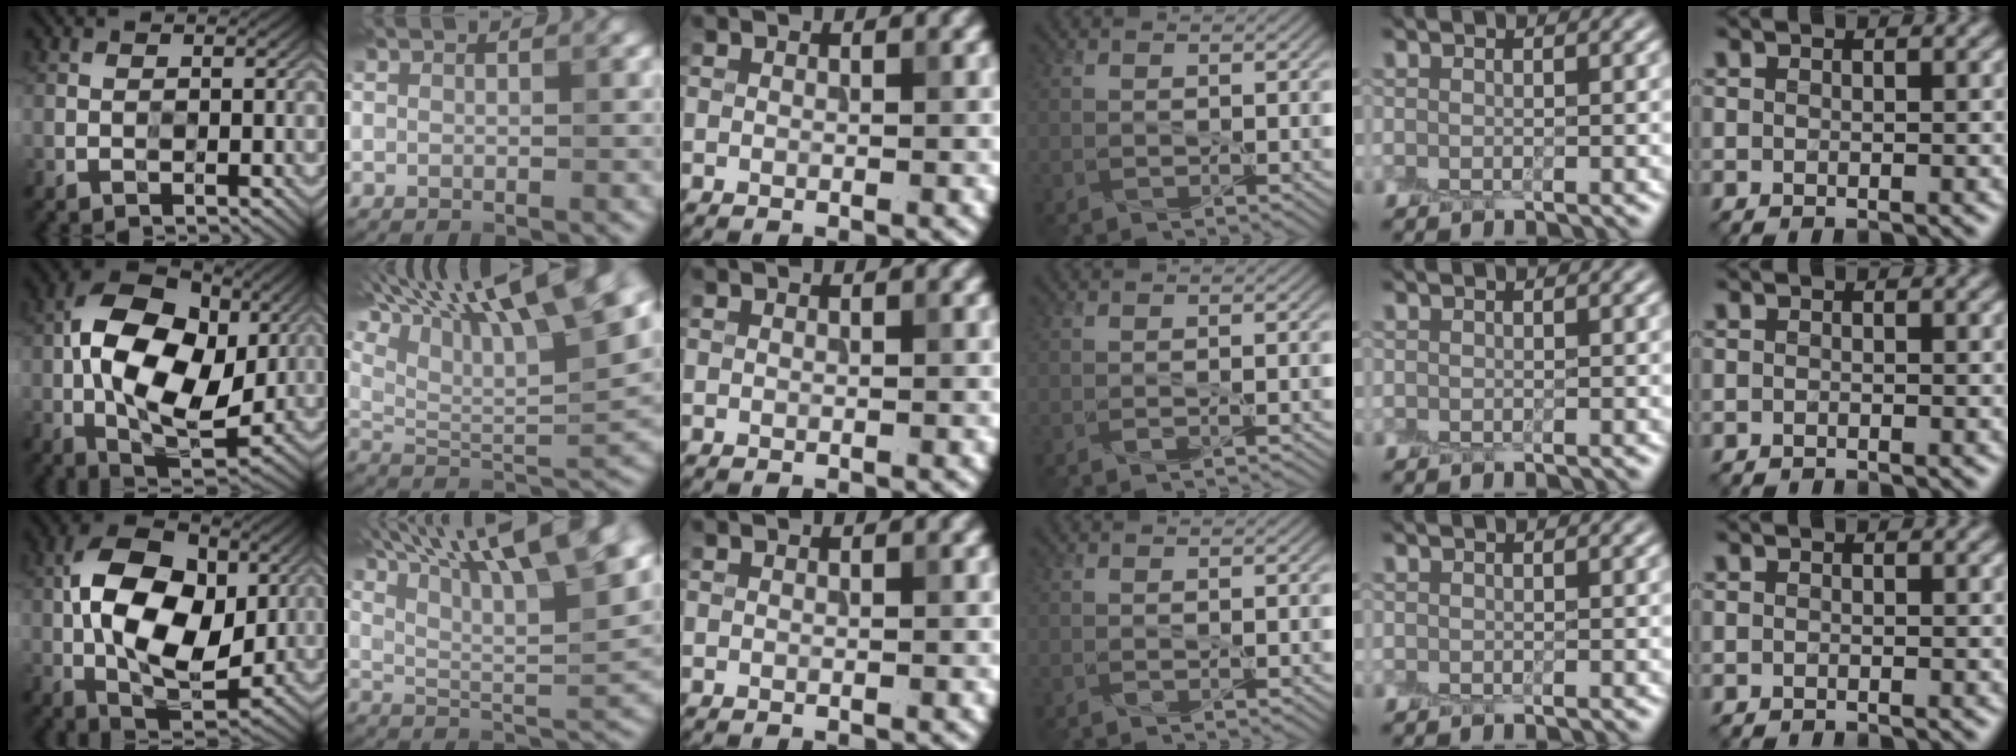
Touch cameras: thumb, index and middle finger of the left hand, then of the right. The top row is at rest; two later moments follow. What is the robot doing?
{"motion": "peel", "object": "cling film"}